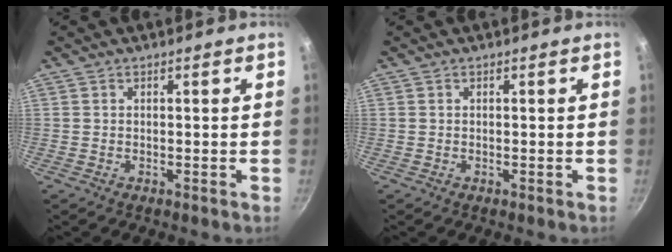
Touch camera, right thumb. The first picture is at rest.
{"total": 0.0}